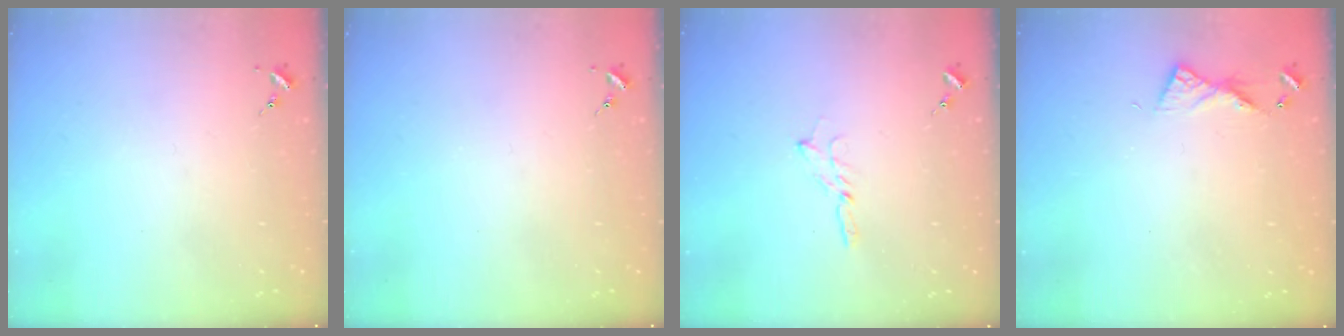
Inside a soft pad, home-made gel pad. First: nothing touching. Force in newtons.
{"total": 0.0}
{"total": 1.8, "press": 1.8, "slide": 0.2}
{"total": 5.5, "press": 5.5, "slide": 0.6}